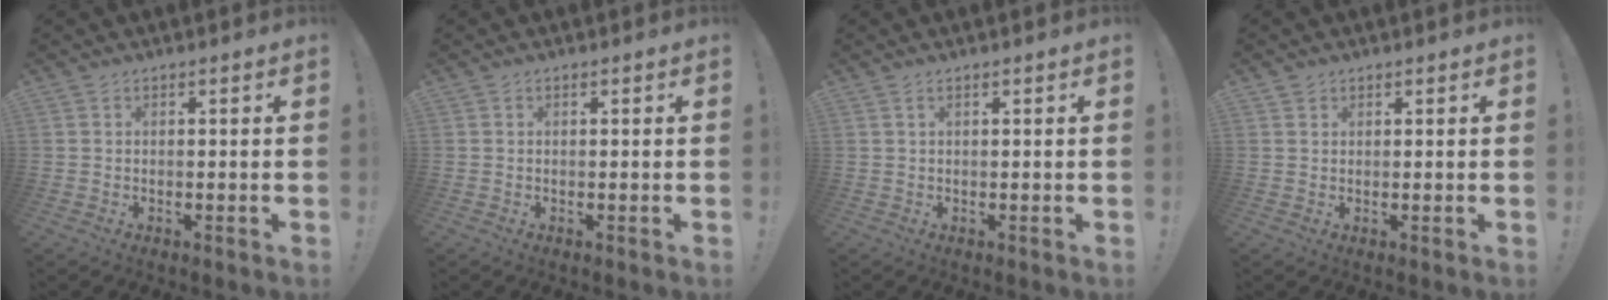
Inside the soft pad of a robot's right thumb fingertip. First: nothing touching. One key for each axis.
{"total": 0.0}
{"total": 1.0, "fx": 0.3, "fy": 0.0, "fz": 0.9, "tx": -0.025, "ty": 0.003, "tz": 0.006}
{"total": 1.1, "fx": 0.8, "fy": 0.7, "fz": 0.1, "tx": 0.003, "ty": -0.002, "tz": 0.015}